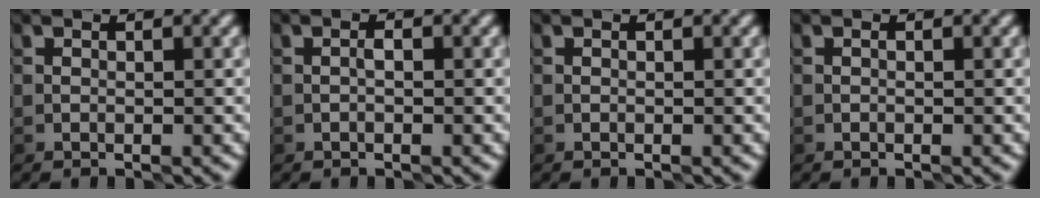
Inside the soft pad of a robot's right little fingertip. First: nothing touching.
{"total": 0.6, "force": [-0.2, 0.2, 0.5], "torque": [-0.010, -0.001, -0.002]}
{"total": 0.0}
{"total": 0.0}